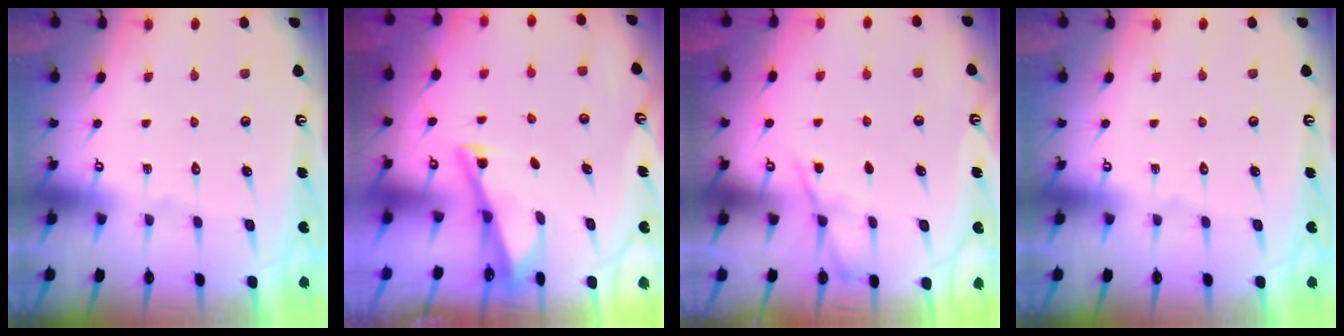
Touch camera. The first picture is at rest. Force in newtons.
{"total": 3.0, "press": 3.0, "slide": 0.3}
{"total": 4.1, "press": 4.1, "slide": 0.6}
{"total": 0.0}